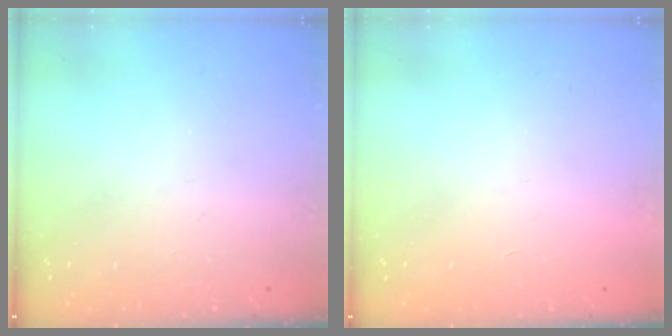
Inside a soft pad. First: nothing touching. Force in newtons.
{"total": 1.7, "press": 1.7, "slide": 0.1}